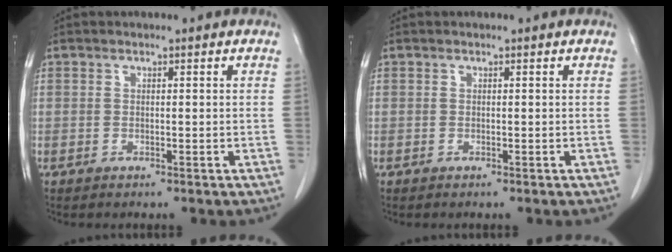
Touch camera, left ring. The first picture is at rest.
{"total": 0.0}